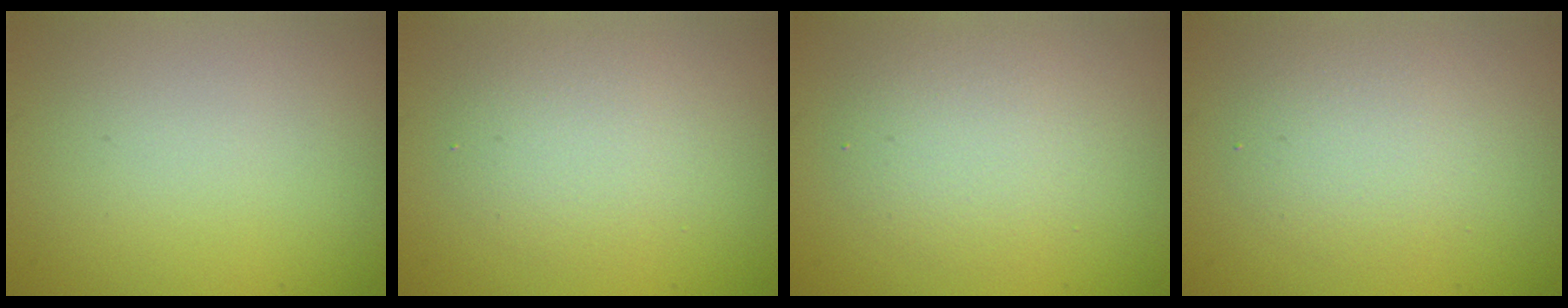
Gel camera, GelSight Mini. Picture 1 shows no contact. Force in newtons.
{"total": 2.8, "press": 2.8, "slide": 0.2}
{"total": 3.1, "press": 3.1, "slide": 0.1}
{"total": 2.6, "press": 2.6, "slide": 0.2}